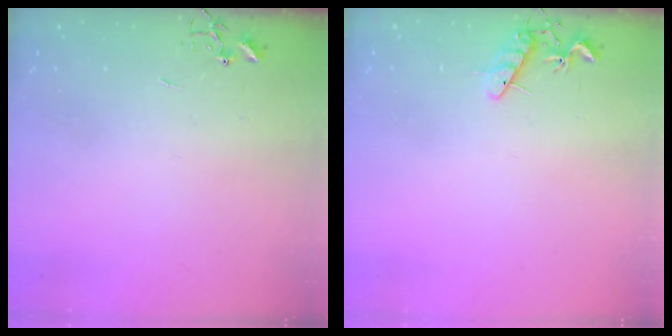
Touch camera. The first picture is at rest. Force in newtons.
{"total": 7.5, "press": 7.4, "slide": 0.6}